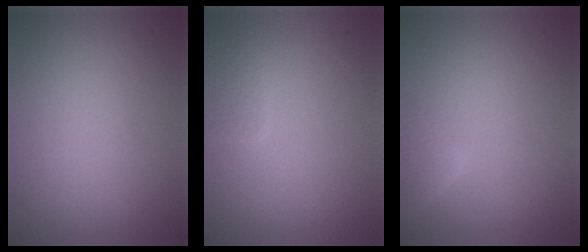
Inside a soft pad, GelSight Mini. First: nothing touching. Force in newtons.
{"total": 2.0, "press": 2.0, "slide": 0.0}
{"total": 2.8, "press": 2.8, "slide": 0.1}